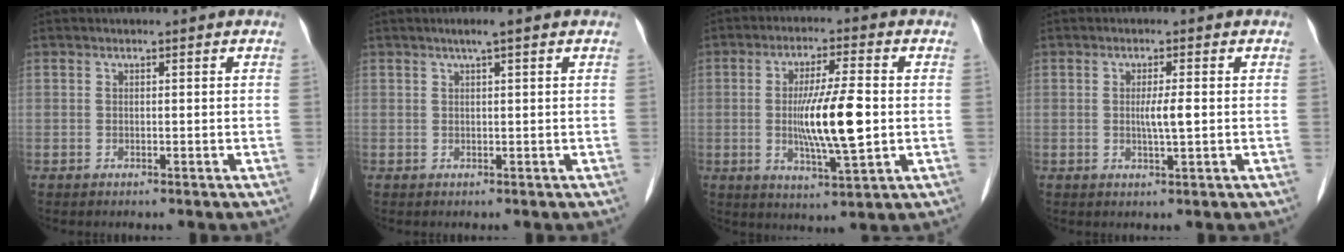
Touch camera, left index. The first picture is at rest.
{"total": 1.7, "force": [1.1, -0.2, 1.2], "torque": [-0.028, 0.008, 0.022]}
{"total": 10.4, "force": [-0.5, 1.2, 10.4], "torque": [-0.193, -0.011, -0.012]}
{"total": 2.8, "force": [0.0, 0.0, 2.8], "torque": [-0.055, -0.003, 0.001]}